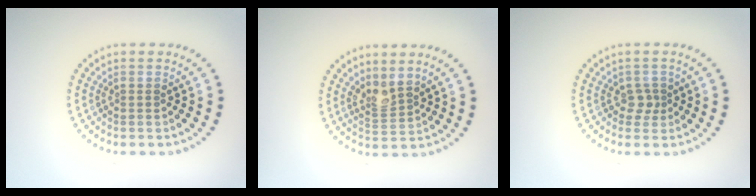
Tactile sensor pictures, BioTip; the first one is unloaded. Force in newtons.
{"total": 2.1, "press": 1.6, "slide": 1.3}
{"total": 1.4, "press": 1.1, "slide": 0.9}